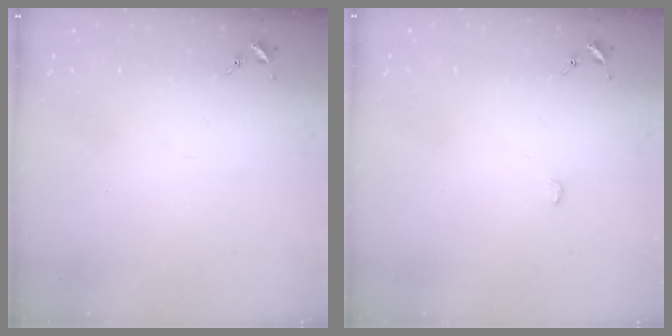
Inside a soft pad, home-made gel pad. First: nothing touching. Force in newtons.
{"total": 1.3, "press": 1.3, "slide": 0.1}